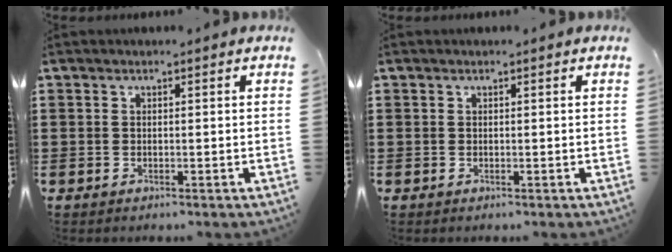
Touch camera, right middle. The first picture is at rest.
{"total": 0.0}